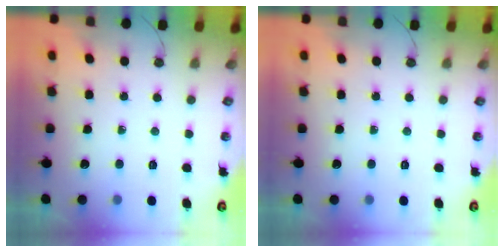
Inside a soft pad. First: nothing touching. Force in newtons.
{"total": 0.0}